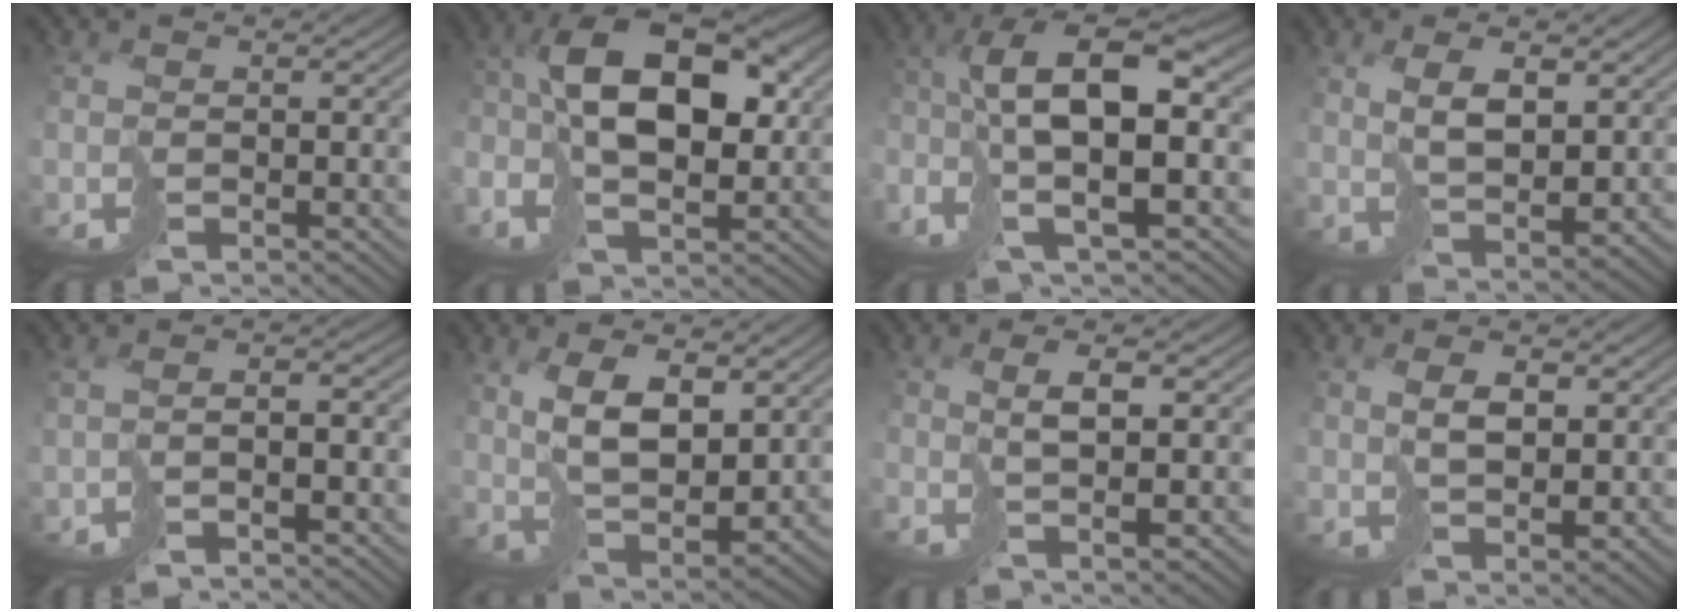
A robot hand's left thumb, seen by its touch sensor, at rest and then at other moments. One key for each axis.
{"total": 12.2, "fx": 1.5, "fy": 6.9, "fz": 10.0, "tx": -0.185, "ty": 0.024, "tz": 0.020}
{"total": 11.3, "fx": -1.1, "fy": 3.9, "fz": 10.5, "tx": -0.223, "ty": 0.000, "tz": -0.022}
{"total": 5.6, "fx": 3.3, "fy": 1.7, "fz": 4.1, "tx": -0.092, "ty": -0.002, "tz": 0.074}
{"total": 2.4, "fx": -1.5, "fy": 0.3, "fz": 1.9, "tx": -0.044, "ty": -0.002, "tz": -0.027}
{"total": 9.0, "fx": 4.5, "fy": 3.5, "fz": 7.0, "tx": -0.153, "ty": -0.007, "tz": 0.092}
{"total": 4.1, "fx": 1.0, "fy": 0.2, "fz": 4.0, "tx": -0.080, "ty": 0.007, "tz": 0.023}
{"total": 4.1, "fx": 1.8, "fy": 1.7, "fz": 3.2, "tx": -0.073, "ty": -0.003, "tz": 0.045}